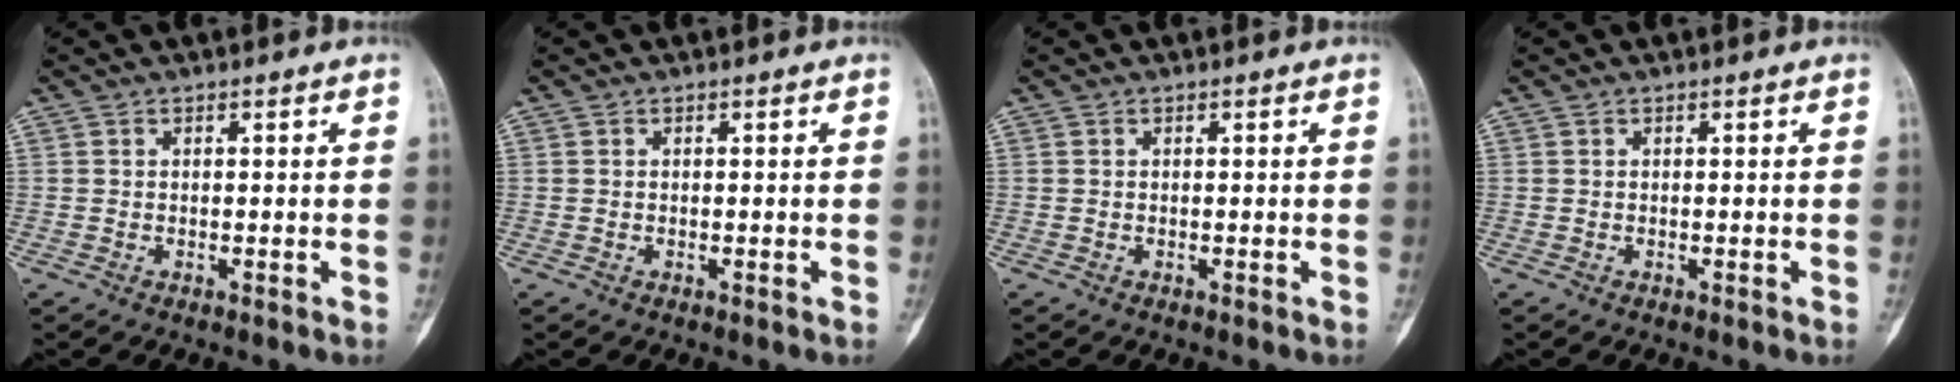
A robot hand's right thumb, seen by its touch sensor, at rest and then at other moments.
{"total": 0.0}
{"total": 0.0}
{"total": 0.0}